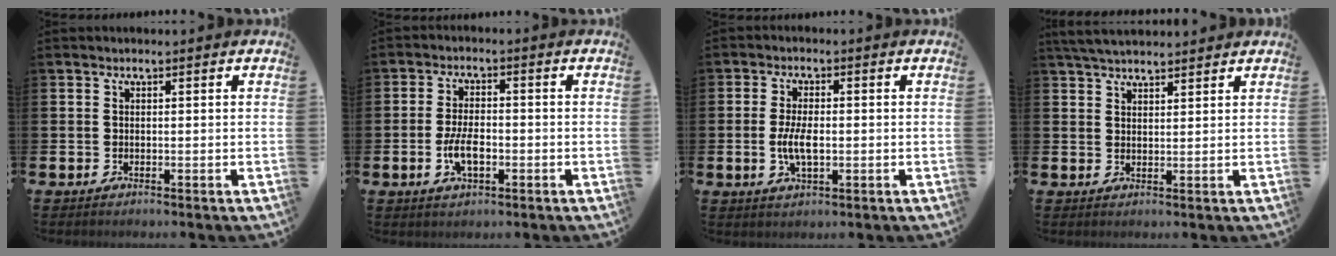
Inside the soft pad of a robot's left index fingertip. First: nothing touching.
{"total": 4.7, "force": [-1.2, 2.2, 4.0], "torque": [-0.069, 0.001, -0.022]}
{"total": 4.8, "force": [-0.3, 2.1, 4.3], "torque": [-0.086, -0.004, -0.011]}
{"total": 4.1, "force": [3.9, 0.8, 1.1], "torque": [-0.027, -0.011, 0.072]}